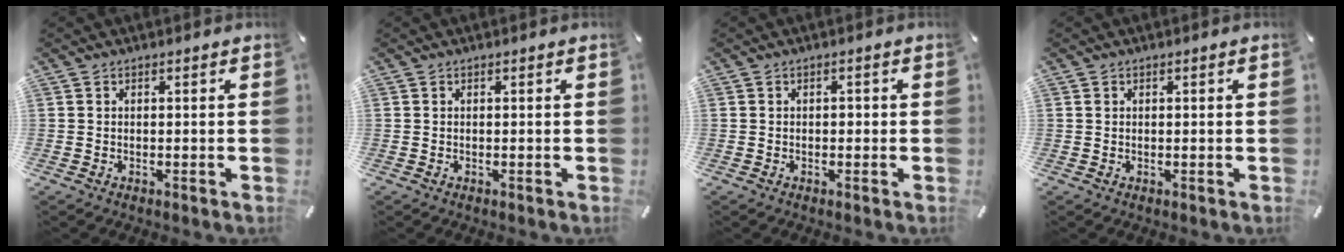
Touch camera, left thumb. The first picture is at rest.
{"total": 0.0}
{"total": 0.8, "force": [-0.3, 0.7, 0.3], "torque": [-0.008, 0.003, -0.007]}
{"total": 0.0}